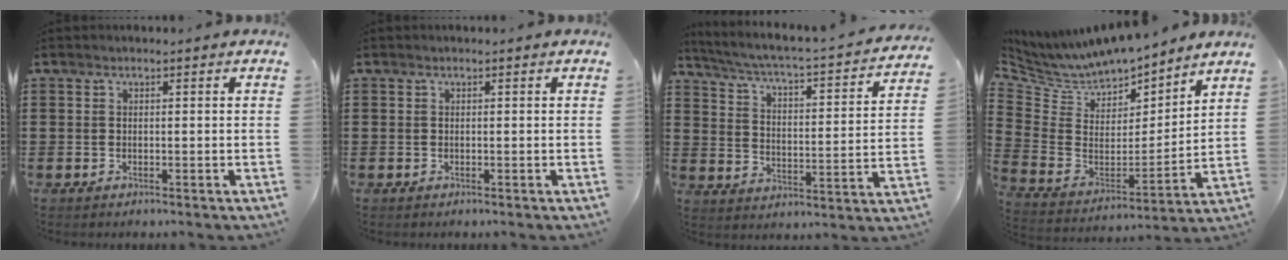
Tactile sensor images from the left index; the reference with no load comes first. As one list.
[{"total": 0.0}, {"total": 2.6, "force": [2.2, -0.3, 1.4], "torque": [-0.046, -0.033, 0.022]}, {"total": 7.6, "force": [7.3, 2.1, 0.6], "torque": [-0.063, -0.056, 0.127]}]